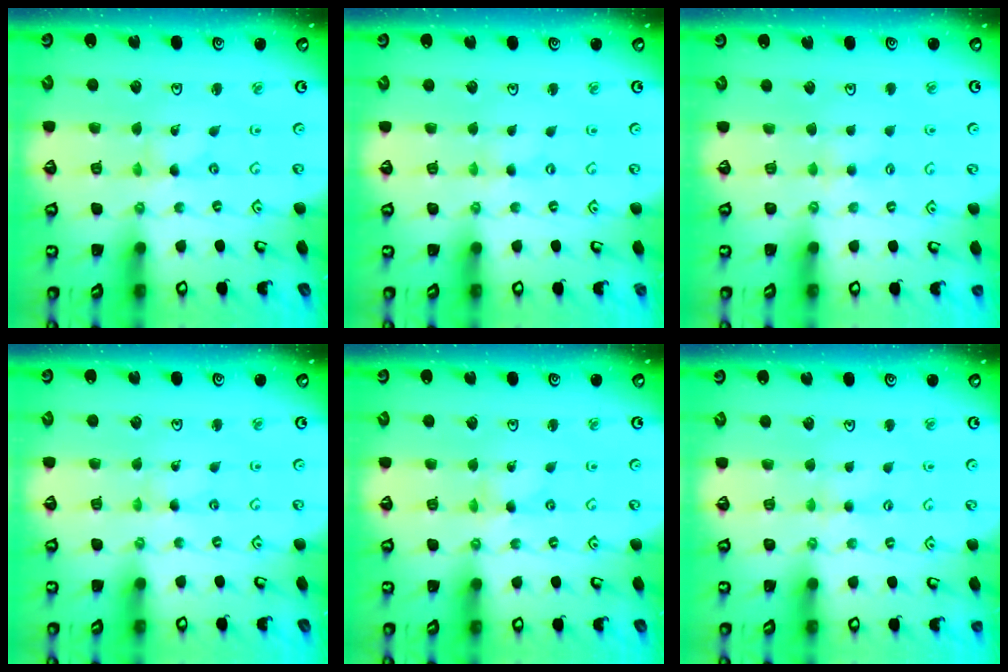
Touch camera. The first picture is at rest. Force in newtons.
{"total": 0.0}
{"total": 3.0, "press": 2.9, "slide": 0.4}
{"total": 0.6, "press": 0.6, "slide": 0.1}
{"total": 0.0}
{"total": 1.5, "press": 1.5, "slide": 0.3}